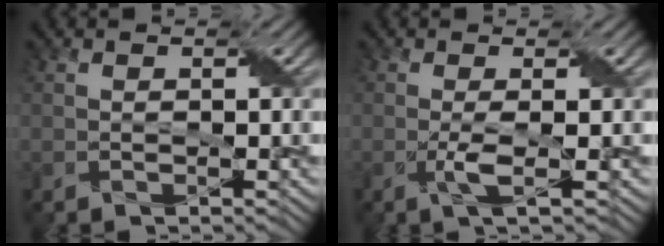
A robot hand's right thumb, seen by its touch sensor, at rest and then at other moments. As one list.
[{"total": 2.4, "force": [-0.4, 0.4, 2.3], "torque": [-0.045, 0.003, -0.014]}]